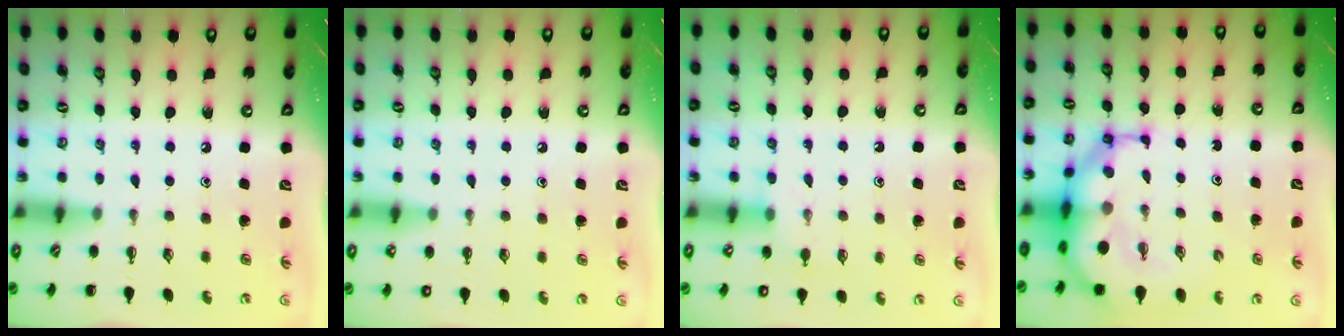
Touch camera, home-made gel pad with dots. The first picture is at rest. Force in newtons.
{"total": 3.7, "press": 2.5, "slide": 2.7}
{"total": 6.8, "press": 6.8, "slide": 0.6}
{"total": 10.7, "press": 10.3, "slide": 3.0}